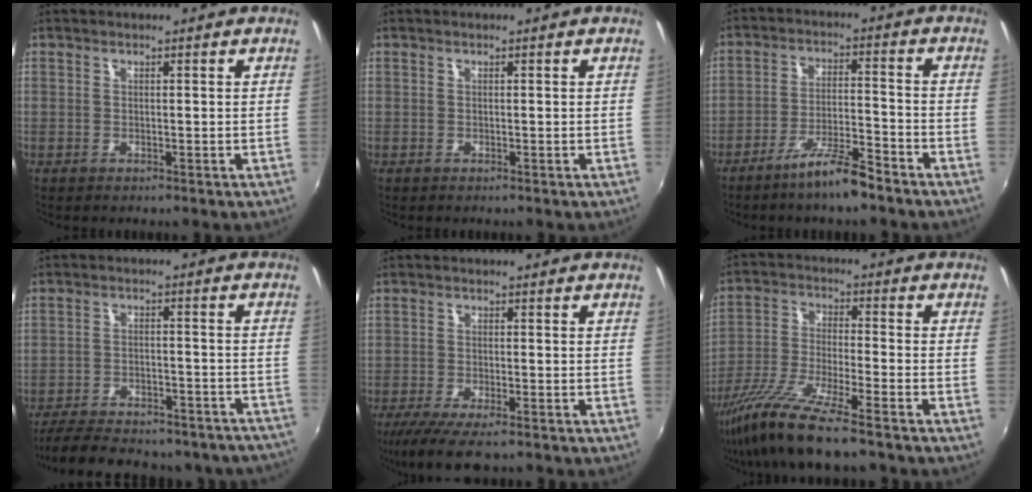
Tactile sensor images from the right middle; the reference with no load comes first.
{"total": 0.0}
{"total": 7.7, "force": [-6.0, 0.8, 4.7], "torque": [-0.097, 0.000, -0.104]}
{"total": 23.9, "force": [-20.7, 7.8, 9.1], "torque": [-0.185, 0.006, -0.255]}
{"total": 8.1, "force": [-6.0, 1.7, 5.1], "torque": [-0.121, -0.033, -0.108]}
{"total": 14.1, "force": [-10.5, 1.2, 9.2], "torque": [-0.193, -0.036, -0.198]}